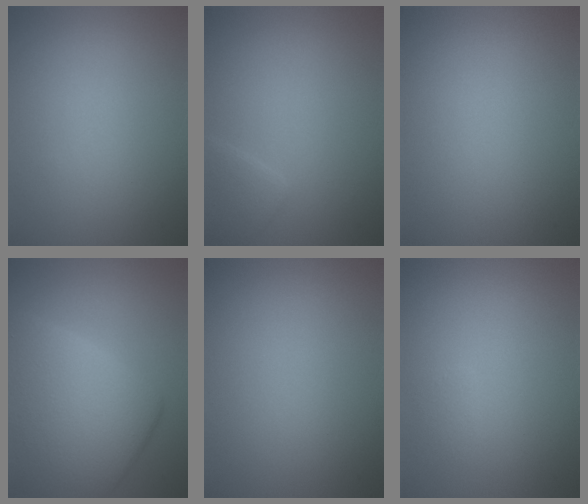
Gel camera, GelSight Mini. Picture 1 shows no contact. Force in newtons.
{"total": 1.6, "press": 1.6, "slide": 0.0}
{"total": 0.0}
{"total": 8.5, "press": 8.5, "slide": 0.3}
{"total": 0.0}
{"total": 0.8, "press": 0.8, "slide": 0.1}